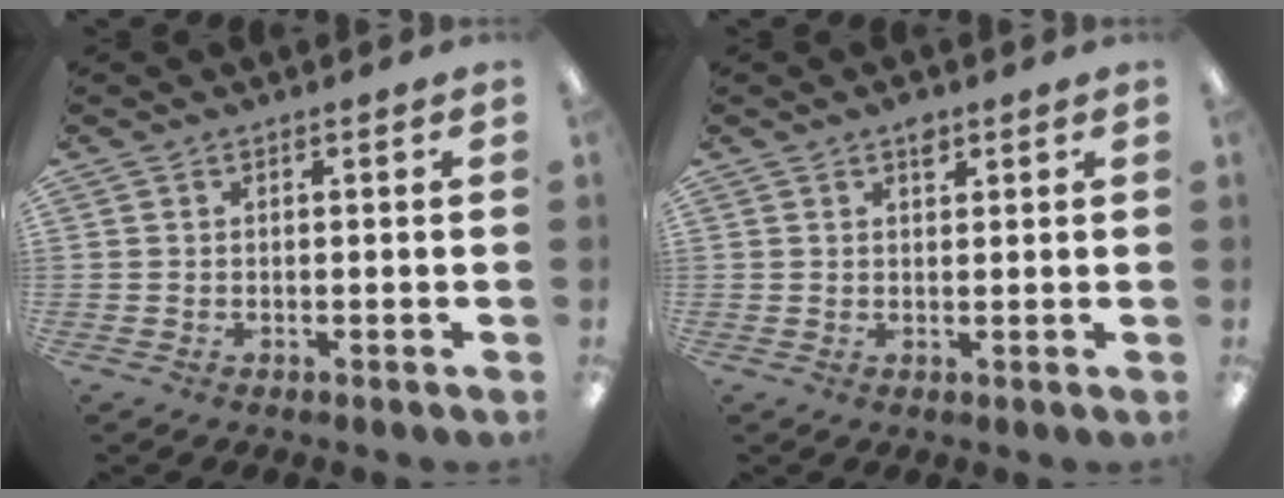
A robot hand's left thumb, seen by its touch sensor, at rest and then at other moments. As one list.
[{"total": 2.3, "force": [1.5, 1.2, 1.2], "torque": [-0.011, -0.004, 0.024]}]